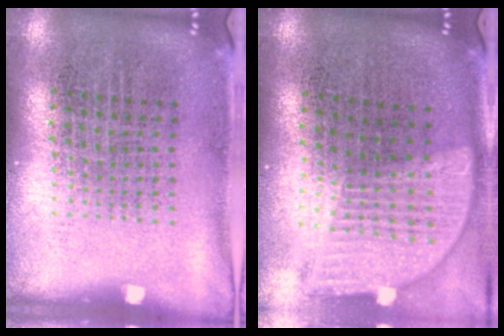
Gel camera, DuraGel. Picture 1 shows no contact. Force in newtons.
{"total": 2.0, "press": 1.6, "slide": 1.2}